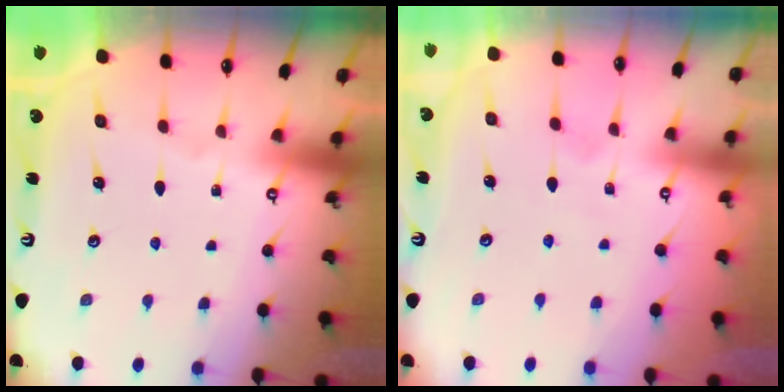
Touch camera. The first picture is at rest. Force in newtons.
{"total": 2.7, "press": 2.7, "slide": 0.4}